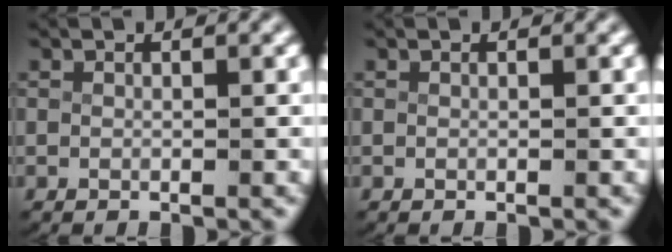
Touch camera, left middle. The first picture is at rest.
{"total": 0.0}